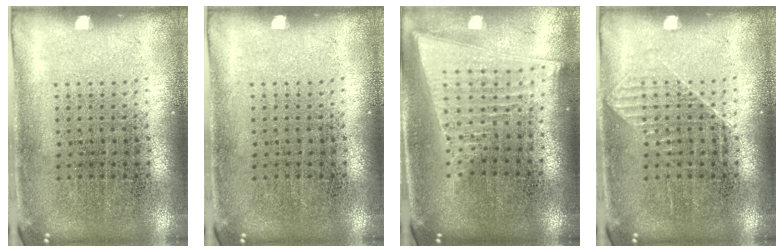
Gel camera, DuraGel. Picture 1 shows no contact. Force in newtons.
{"total": 0.0}
{"total": 2.1, "press": 1.8, "slide": 1.1}
{"total": 1.0, "press": 1.0, "slide": 0.2}